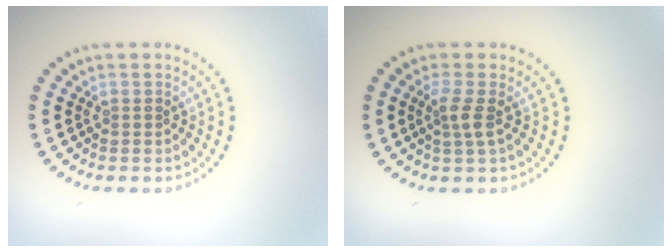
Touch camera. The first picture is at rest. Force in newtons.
{"total": 1.8, "press": 1.4, "slide": 1.0}